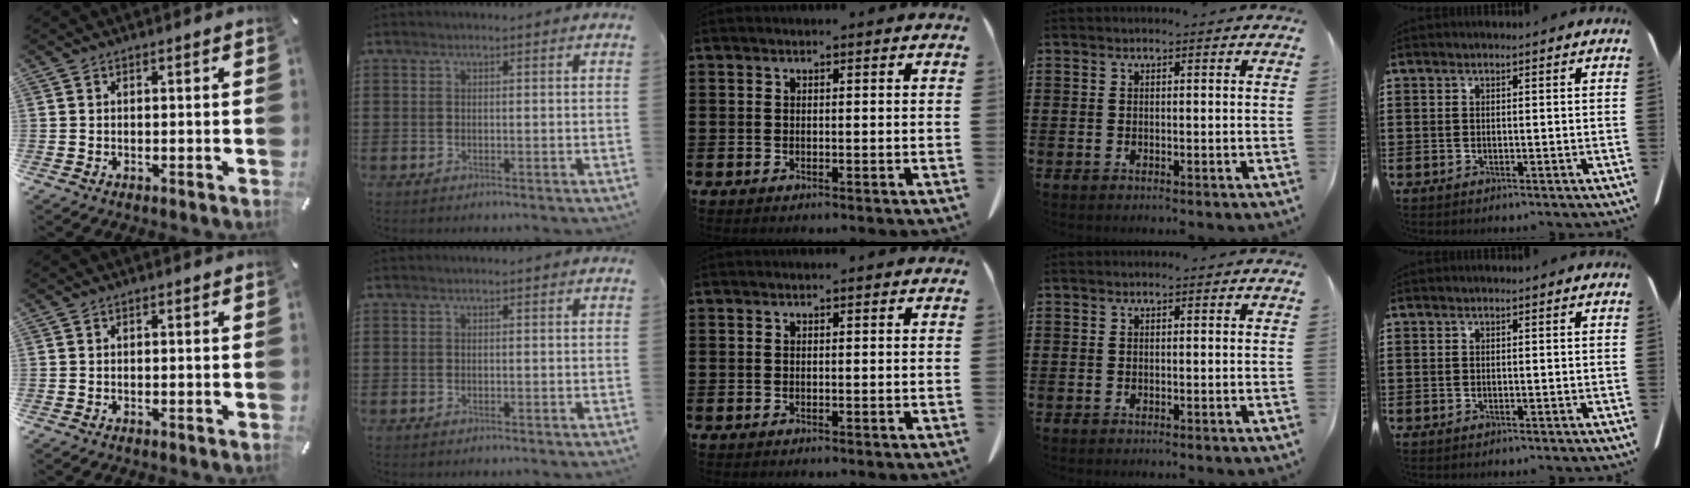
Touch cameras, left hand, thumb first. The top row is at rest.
{}